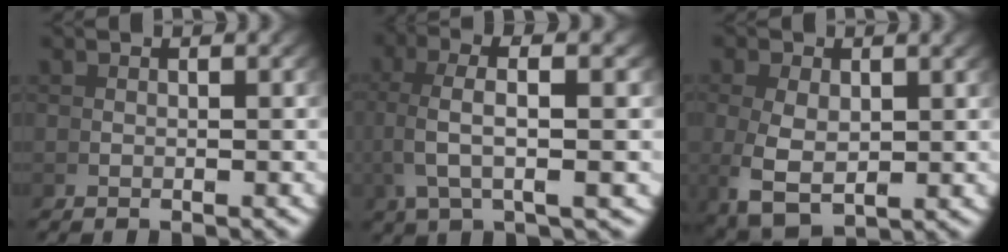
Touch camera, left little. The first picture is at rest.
{"total": 5.2, "force": [2.5, 0.5, 4.5], "torque": [-0.082, 0.024, 0.042]}
{"total": 5.0, "force": [-0.8, 3.3, 3.7], "torque": [-0.095, -0.027, 0.009]}